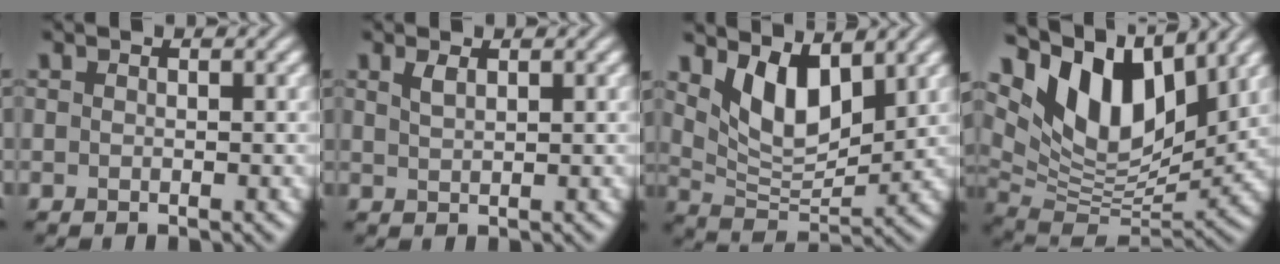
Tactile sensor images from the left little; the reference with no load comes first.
{"total": 1.2, "force": [0.8, 0.4, 0.8], "torque": [-0.018, 0.002, 0.017]}
{"total": 6.2, "force": [3.2, 2.9, 4.4], "torque": [-0.087, -0.017, 0.058]}
{"total": 11.6, "force": [6.1, 5.7, 7.9], "torque": [-0.141, 0.006, 0.111]}